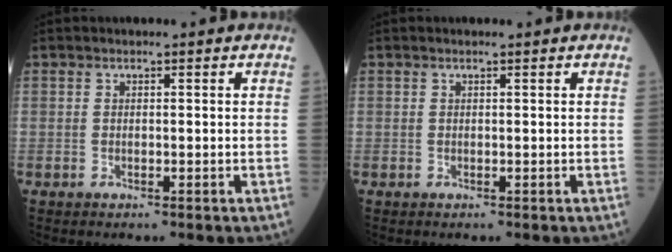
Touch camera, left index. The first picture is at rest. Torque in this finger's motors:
{"motor_torque": [0.17, -0.17, -0.02, 0.01]}